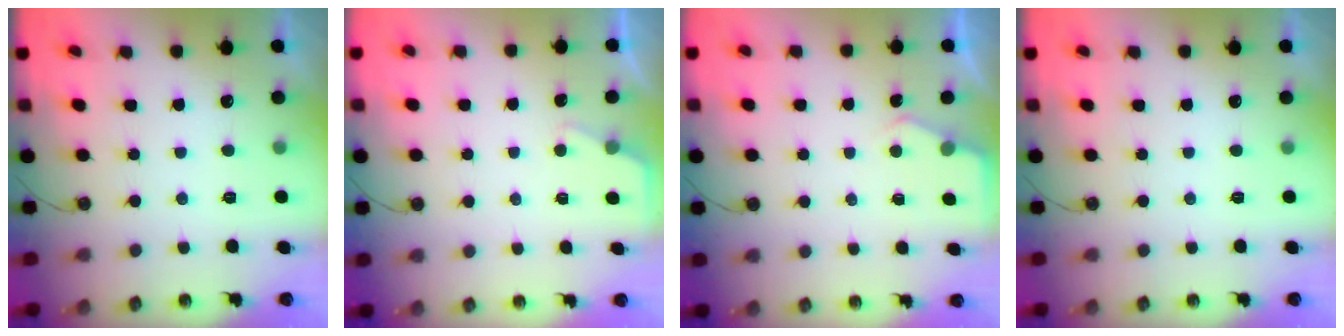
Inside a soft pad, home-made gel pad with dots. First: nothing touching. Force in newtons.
{"total": 2.3, "press": 2.3, "slide": 0.3}
{"total": 3.7, "press": 3.7, "slide": 0.5}
{"total": 0.0}